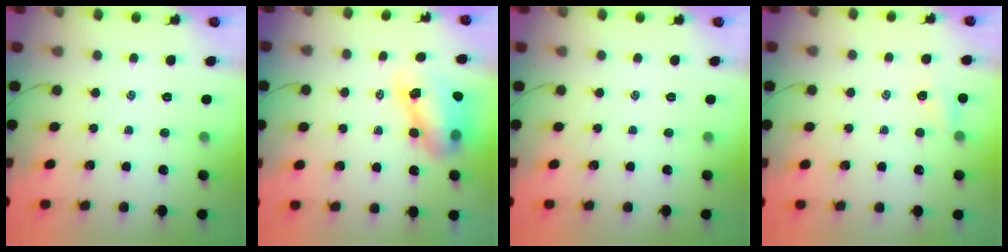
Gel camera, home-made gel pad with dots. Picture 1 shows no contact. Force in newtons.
{"total": 8.9, "press": 8.6, "slide": 2.0}
{"total": 0.0}
{"total": 2.4, "press": 2.3, "slide": 0.9}